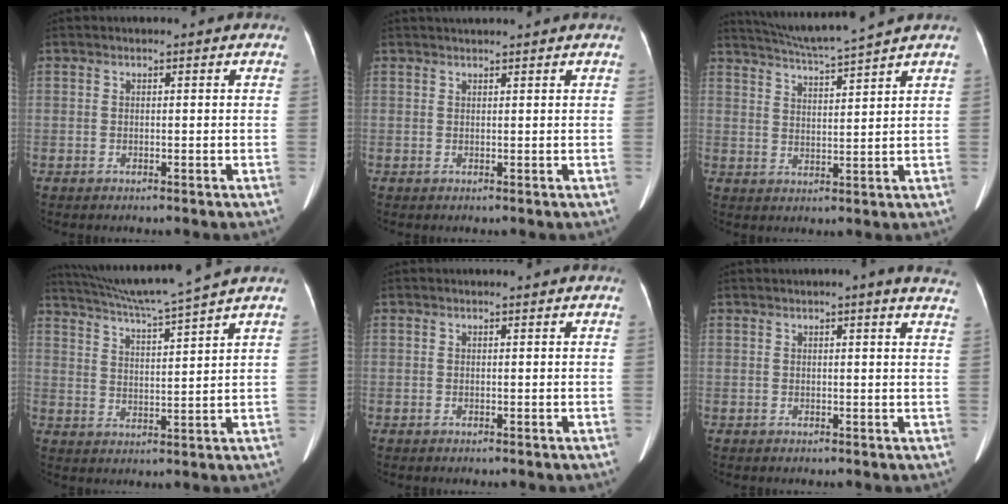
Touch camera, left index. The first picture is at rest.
{"total": 3.4, "force": [3.1, -0.3, 1.2], "torque": [-0.012, 0.028, 0.047]}
{"total": 8.7, "force": [7.9, -1.8, 3.0], "torque": [-0.061, 0.003, 0.136]}
{"total": 11.8, "force": [10.5, -2.4, 4.9], "torque": [-0.093, -0.005, 0.173]}
{"total": 0.7, "force": [-0.7, 0.0, -0.1], "torque": [0.002, 0.006, -0.006]}
{"total": 7.9, "force": [6.6, 0.4, 4.5], "torque": [-0.047, 0.004, 0.051]}